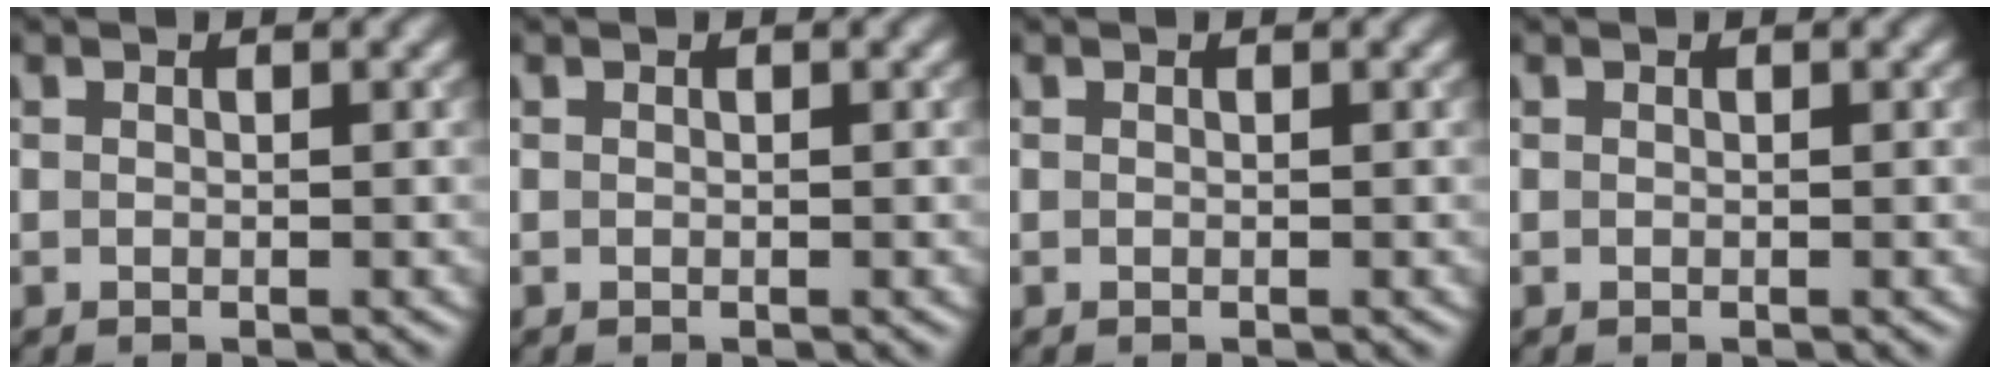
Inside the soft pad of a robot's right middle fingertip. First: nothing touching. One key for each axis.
{"total": 0.0}
{"total": 0.0}
{"total": 0.0}